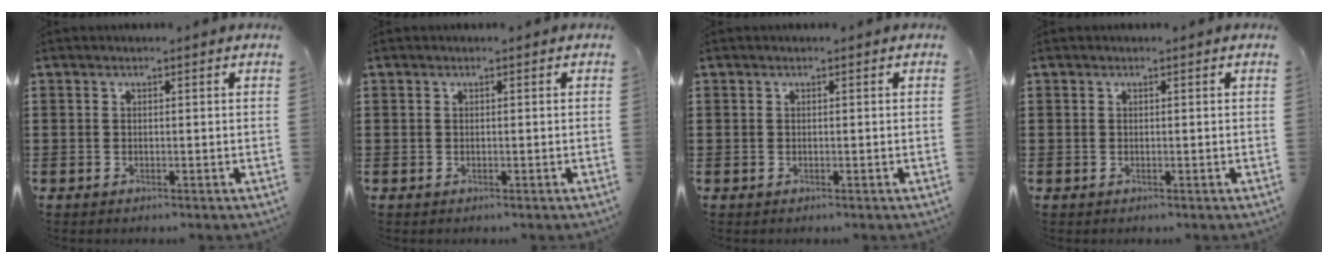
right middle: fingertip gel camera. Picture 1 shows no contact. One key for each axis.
{"total": 0.0}
{"total": 0.0}
{"total": 0.0}